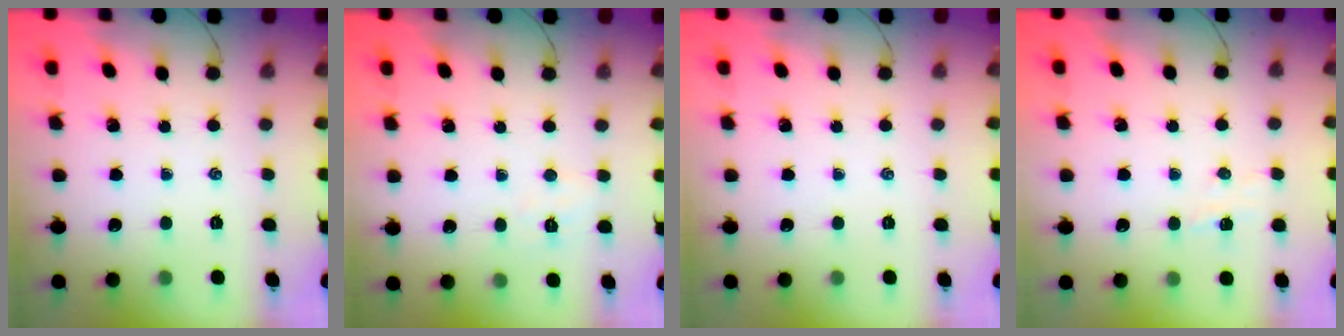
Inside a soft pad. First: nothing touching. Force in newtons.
{"total": 4.3, "press": 4.2, "slide": 0.9}
{"total": 0.0}
{"total": 3.7, "press": 3.5, "slide": 1.1}